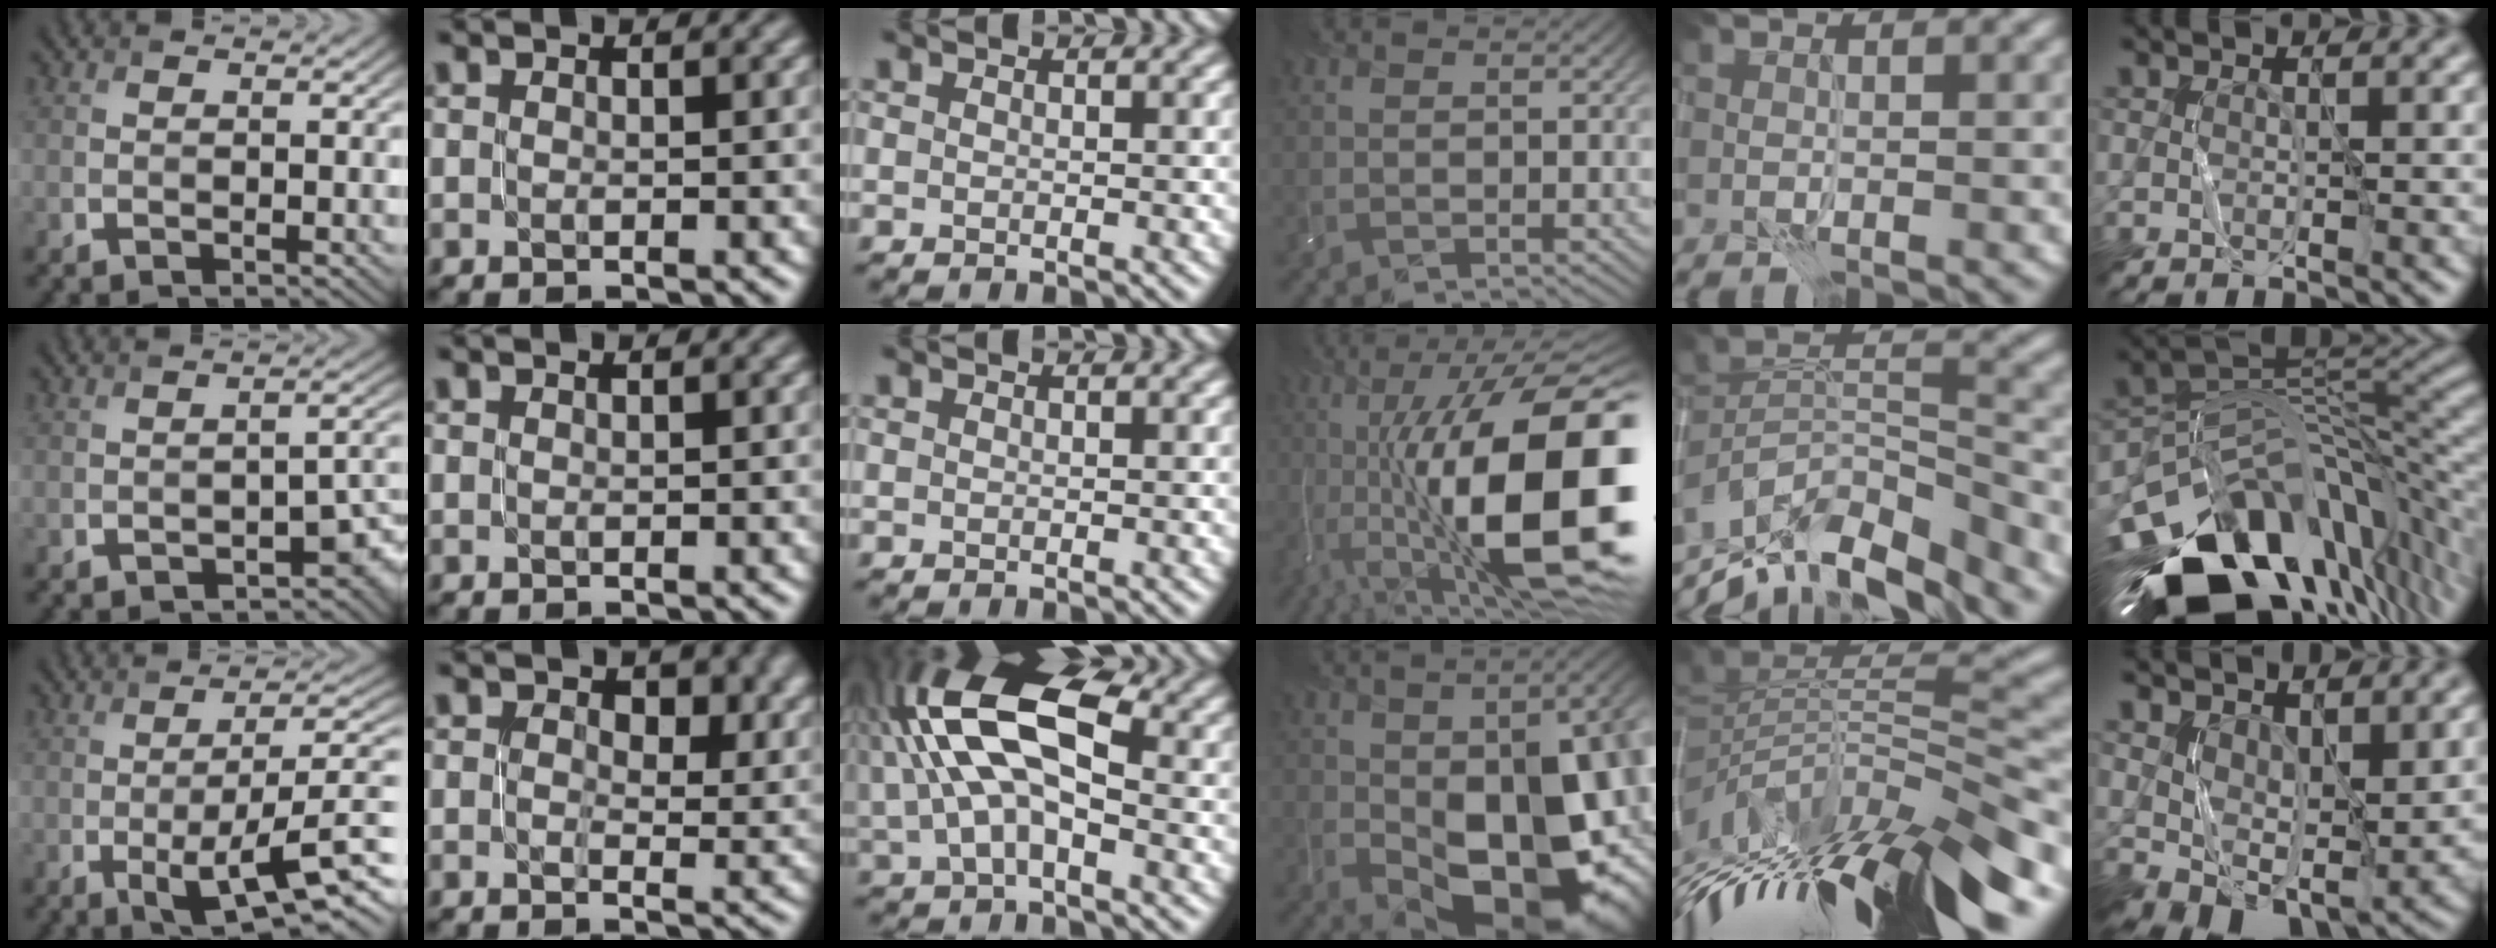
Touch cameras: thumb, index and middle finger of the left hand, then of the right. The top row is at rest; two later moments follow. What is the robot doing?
{"motion": "close", "object": "stapler"}